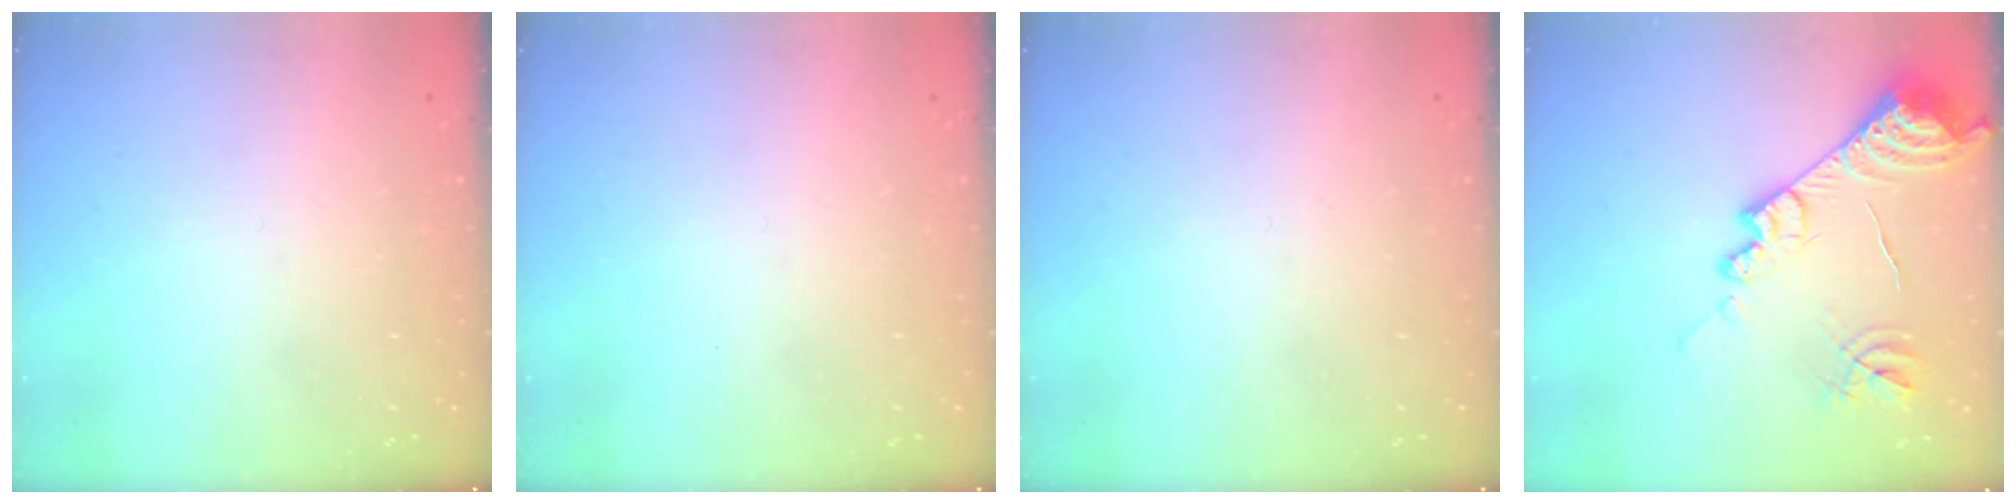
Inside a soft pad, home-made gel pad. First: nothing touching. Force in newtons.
{"total": 0.0}
{"total": 0.0}
{"total": 17.2, "press": 17.1, "slide": 1.6}